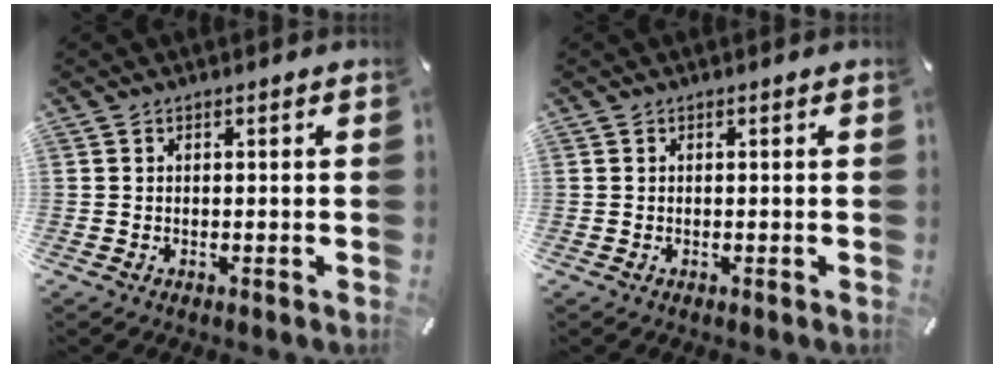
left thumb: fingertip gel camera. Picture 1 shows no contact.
{"total": 0.0}